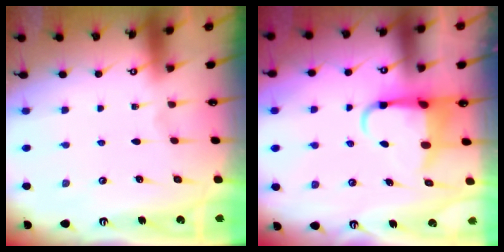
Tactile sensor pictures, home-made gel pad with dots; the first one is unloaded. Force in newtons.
{"total": 5.4, "press": 5.4, "slide": 0.8}